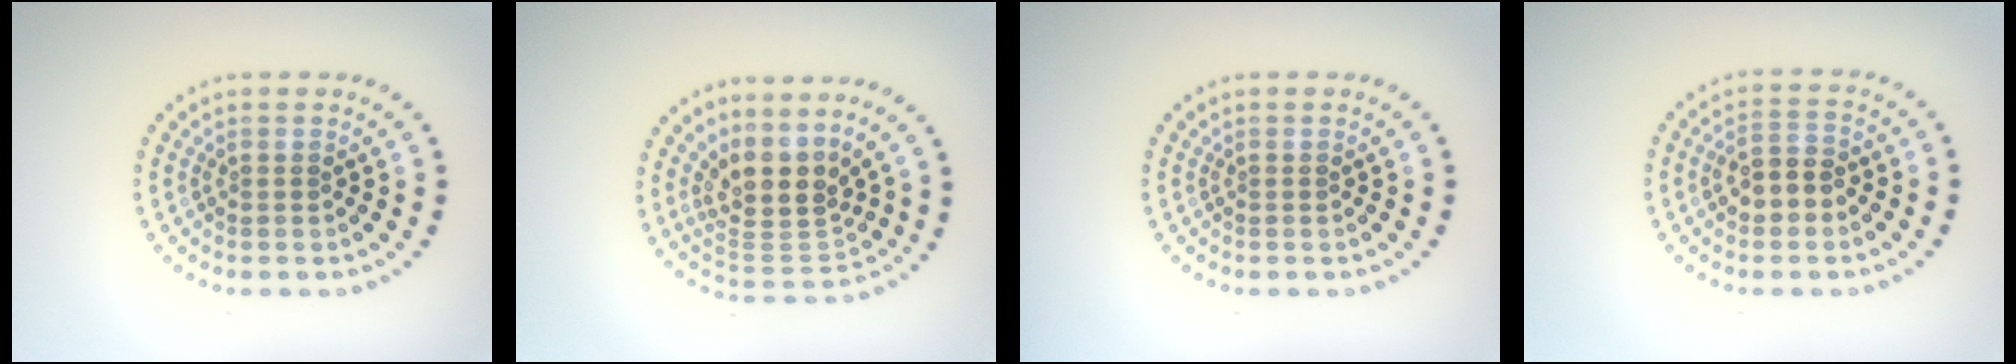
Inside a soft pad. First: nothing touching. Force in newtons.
{"total": 4.2, "press": 3.4, "slide": 2.5}
{"total": 0.0}
{"total": 2.9, "press": 2.9, "slide": 0.7}